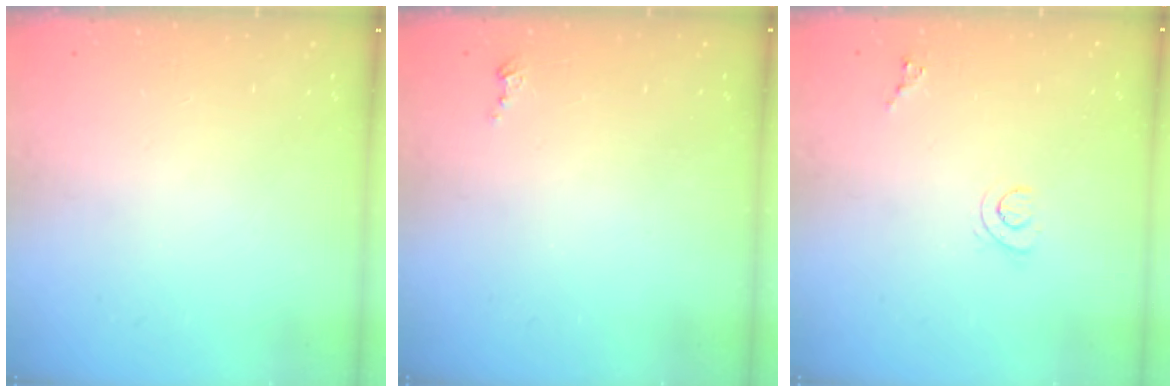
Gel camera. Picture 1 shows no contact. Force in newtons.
{"total": 2.3, "press": 2.3, "slide": 0.3}
{"total": 6.6, "press": 6.5, "slide": 0.7}